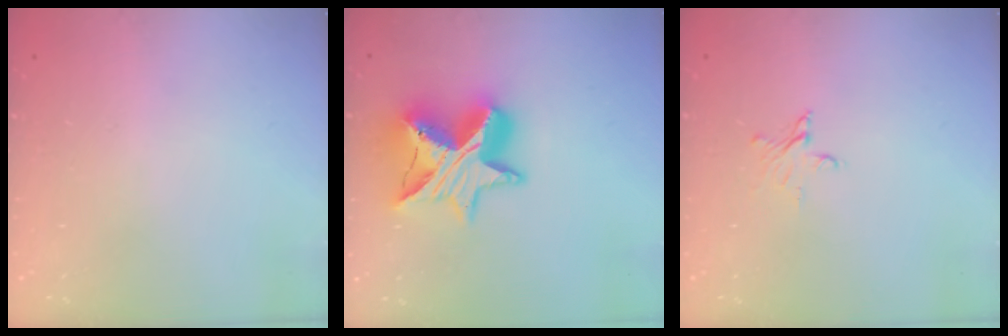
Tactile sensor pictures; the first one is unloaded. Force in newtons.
{"total": 16.2, "press": 16.2, "slide": 1.2}
{"total": 2.9, "press": 2.9, "slide": 0.3}